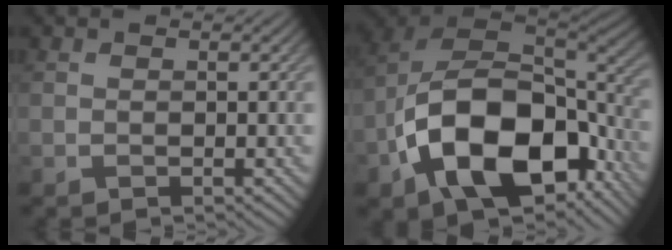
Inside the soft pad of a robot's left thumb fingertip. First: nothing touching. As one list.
[{"total": 18.3, "force": [-7.0, 10.9, 12.9], "torque": [-0.242, -0.031, -0.124]}]